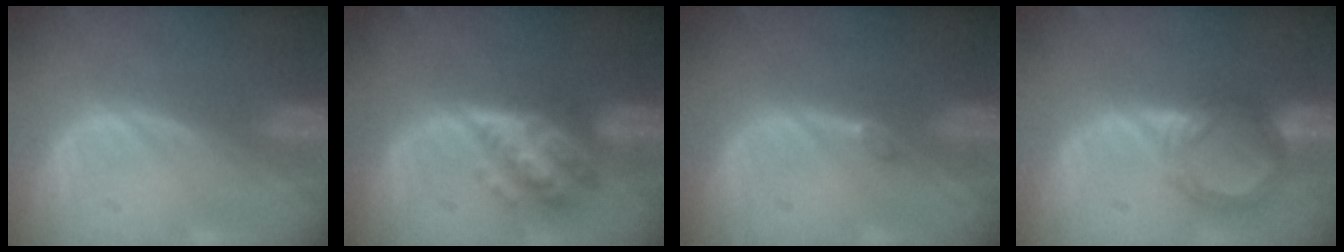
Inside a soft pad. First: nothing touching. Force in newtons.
{"total": 6.4, "press": 6.3, "slide": 0.5}
{"total": 0.9, "press": 0.9, "slide": 0.3}
{"total": 5.4, "press": 5.3, "slide": 0.9}